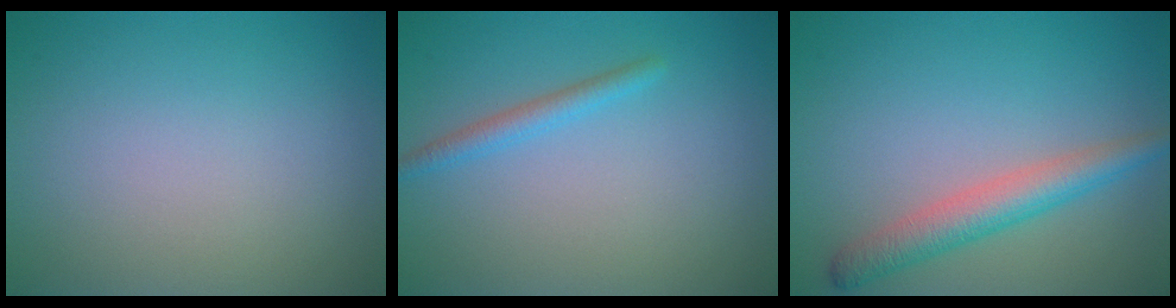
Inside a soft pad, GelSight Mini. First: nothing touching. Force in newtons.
{"total": 1.6, "press": 1.6, "slide": 0.1}
{"total": 3.7, "press": 3.7, "slide": 0.1}